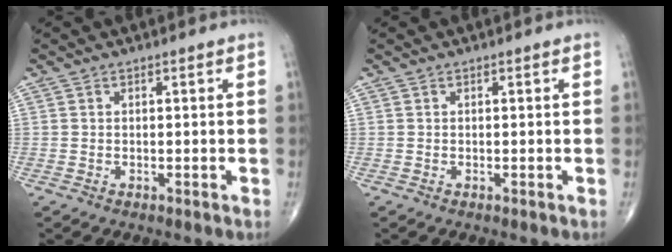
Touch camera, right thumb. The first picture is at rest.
{"total": 0.0}